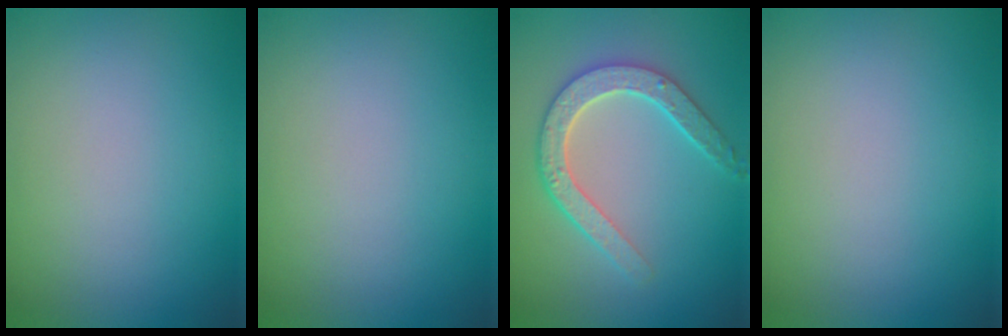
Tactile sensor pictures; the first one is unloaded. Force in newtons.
{"total": 0.0}
{"total": 4.8, "press": 3.7, "slide": 3.0}
{"total": 0.0}